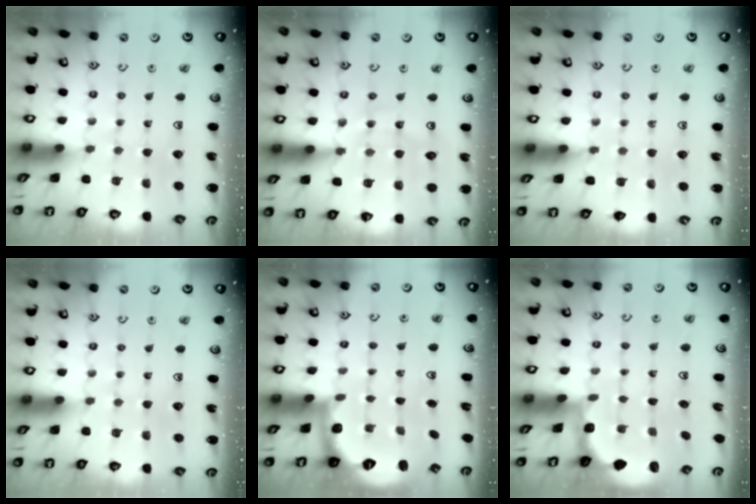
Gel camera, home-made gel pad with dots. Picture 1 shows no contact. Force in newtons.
{"total": 10.3, "press": 10.1, "slide": 2.3}
{"total": 2.9, "press": 2.8, "slide": 0.5}
{"total": 0.0}
{"total": 2.6, "press": 1.6, "slide": 2.1}
{"total": 1.7, "press": 1.5, "slide": 0.7}